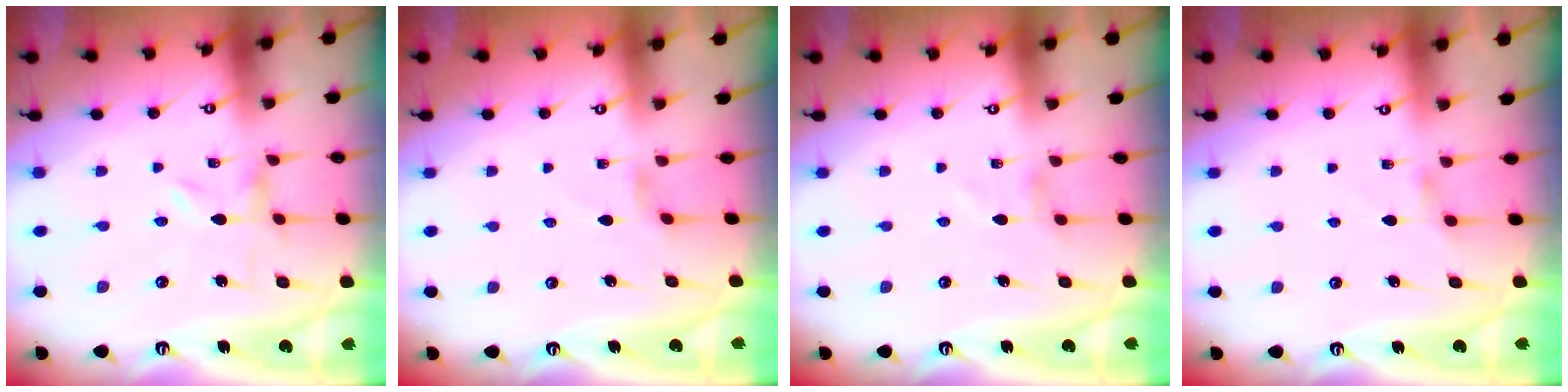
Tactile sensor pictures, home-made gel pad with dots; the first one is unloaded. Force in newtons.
{"total": 0.9, "press": 0.8, "slide": 0.4}
{"total": 1.2, "press": 1.2, "slide": 0.3}
{"total": 2.5, "press": 2.5, "slide": 0.5}